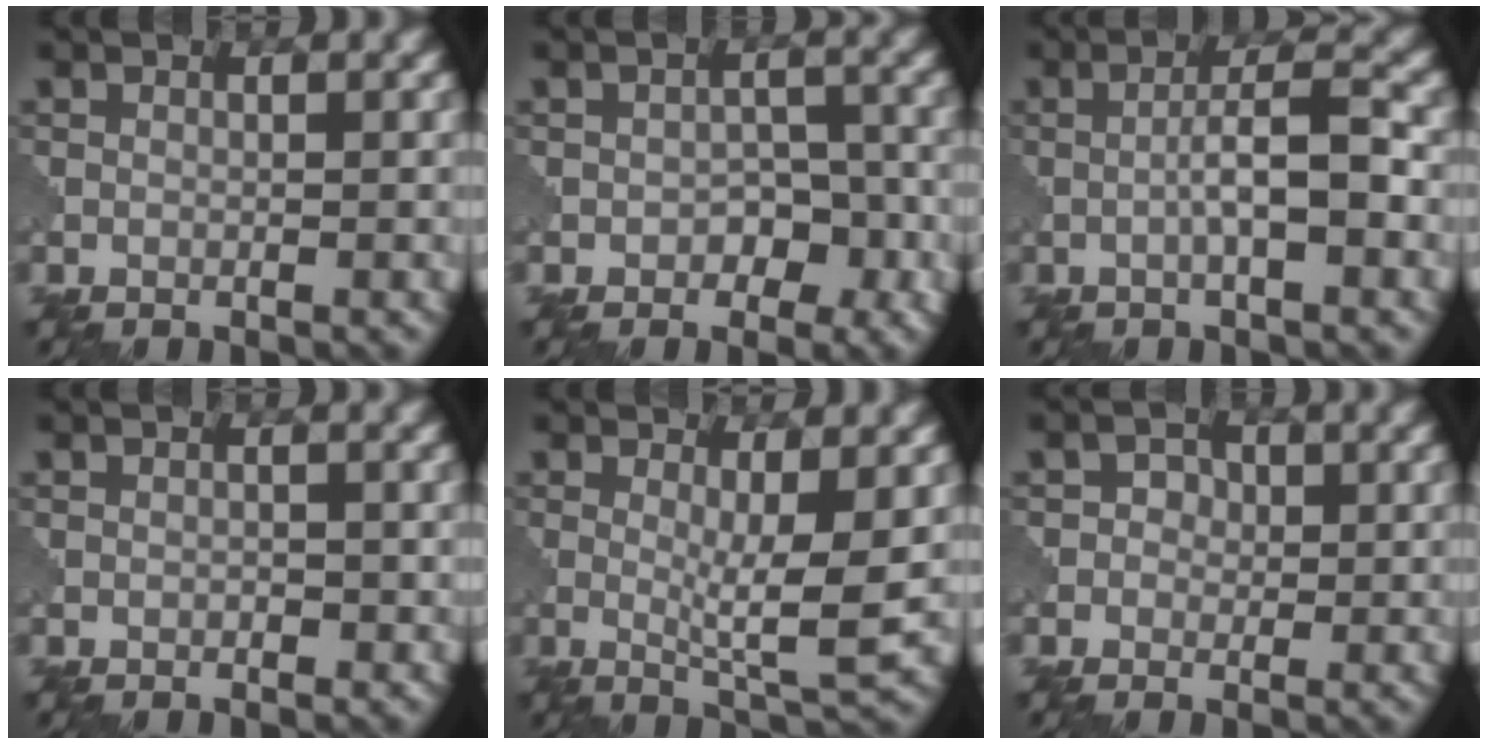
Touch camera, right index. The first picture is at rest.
{"total": 3.2, "force": [-1.4, 2.3, 1.9], "torque": [-0.018, 0.000, -0.020]}
{"total": 4.4, "force": [-0.8, 0.8, 4.3], "torque": [-0.073, 0.009, -0.019]}
{"total": 0.5, "force": [-0.2, 0.4, 0.3], "torque": [-0.003, -0.002, -0.003]}
{"total": 4.3, "force": [0.4, 0.7, 4.3], "torque": [-0.068, -0.014, 0.006]}
{"total": 1.9, "force": [0.0, 1.8, 0.7], "torque": [0.003, 0.001, -0.007]}